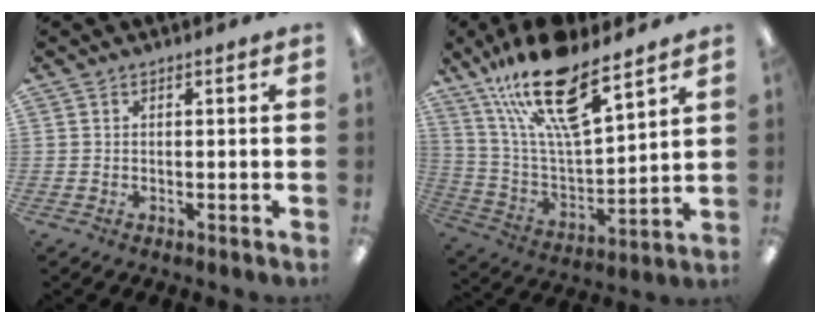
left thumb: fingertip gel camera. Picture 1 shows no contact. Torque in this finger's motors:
{"motor_torque": [0.40, 0.46, 1.48, -1.29, 0.52]}